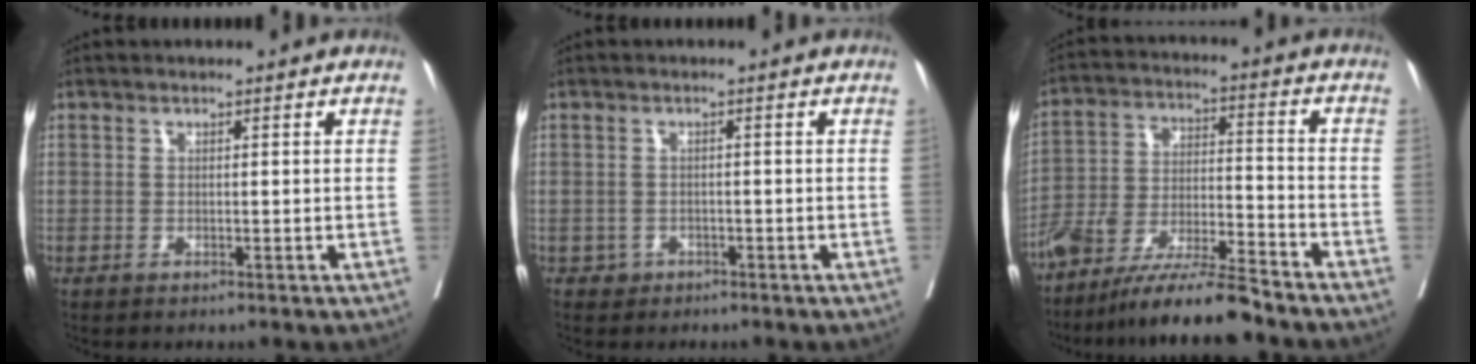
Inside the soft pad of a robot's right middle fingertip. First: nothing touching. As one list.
[{"total": 1.5, "force": [-0.9, 1.2, -0.1], "torque": [0.002, 0.008, -0.012]}, {"total": 12.1, "force": [-10.5, 0.2, 6.0], "torque": [-0.100, -0.004, -0.193]}]